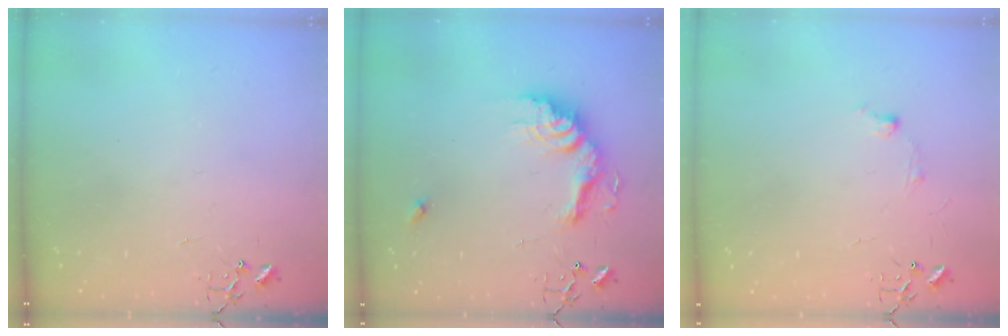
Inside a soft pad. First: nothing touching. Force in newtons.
{"total": 17.3, "press": 17.2, "slide": 1.5}
{"total": 5.8, "press": 5.7, "slide": 0.7}